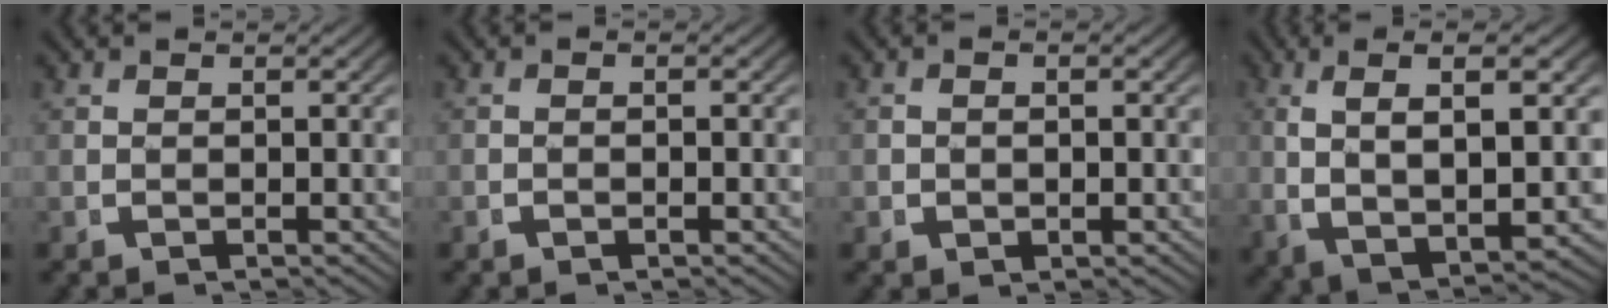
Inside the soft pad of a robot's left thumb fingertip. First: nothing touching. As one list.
[{"total": 0.6, "force": [-0.4, 0.1, 0.4], "torque": [-0.007, 0.002, -0.010]}, {"total": 1.2, "force": [0.0, 0.9, 0.8], "torque": [-0.018, -0.002, 0.002]}, {"total": 10.5, "force": [1.1, 5.7, 8.7], "torque": [-0.179, -0.011, 0.031]}]